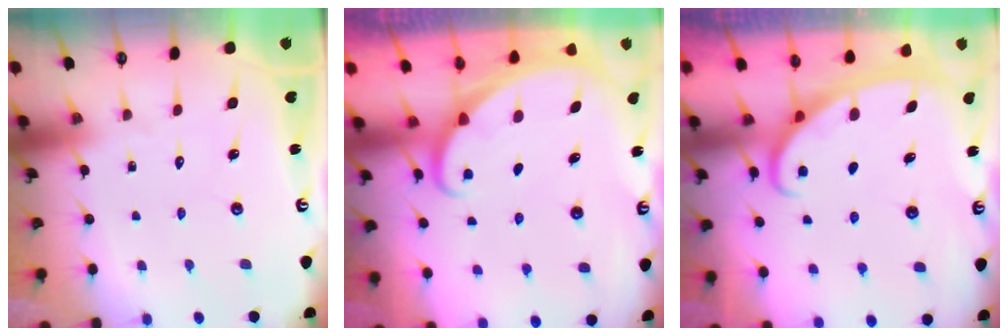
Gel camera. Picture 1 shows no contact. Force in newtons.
{"total": 1.6, "press": 1.6, "slide": 0.0}
{"total": 2.9, "press": 2.9, "slide": 0.4}